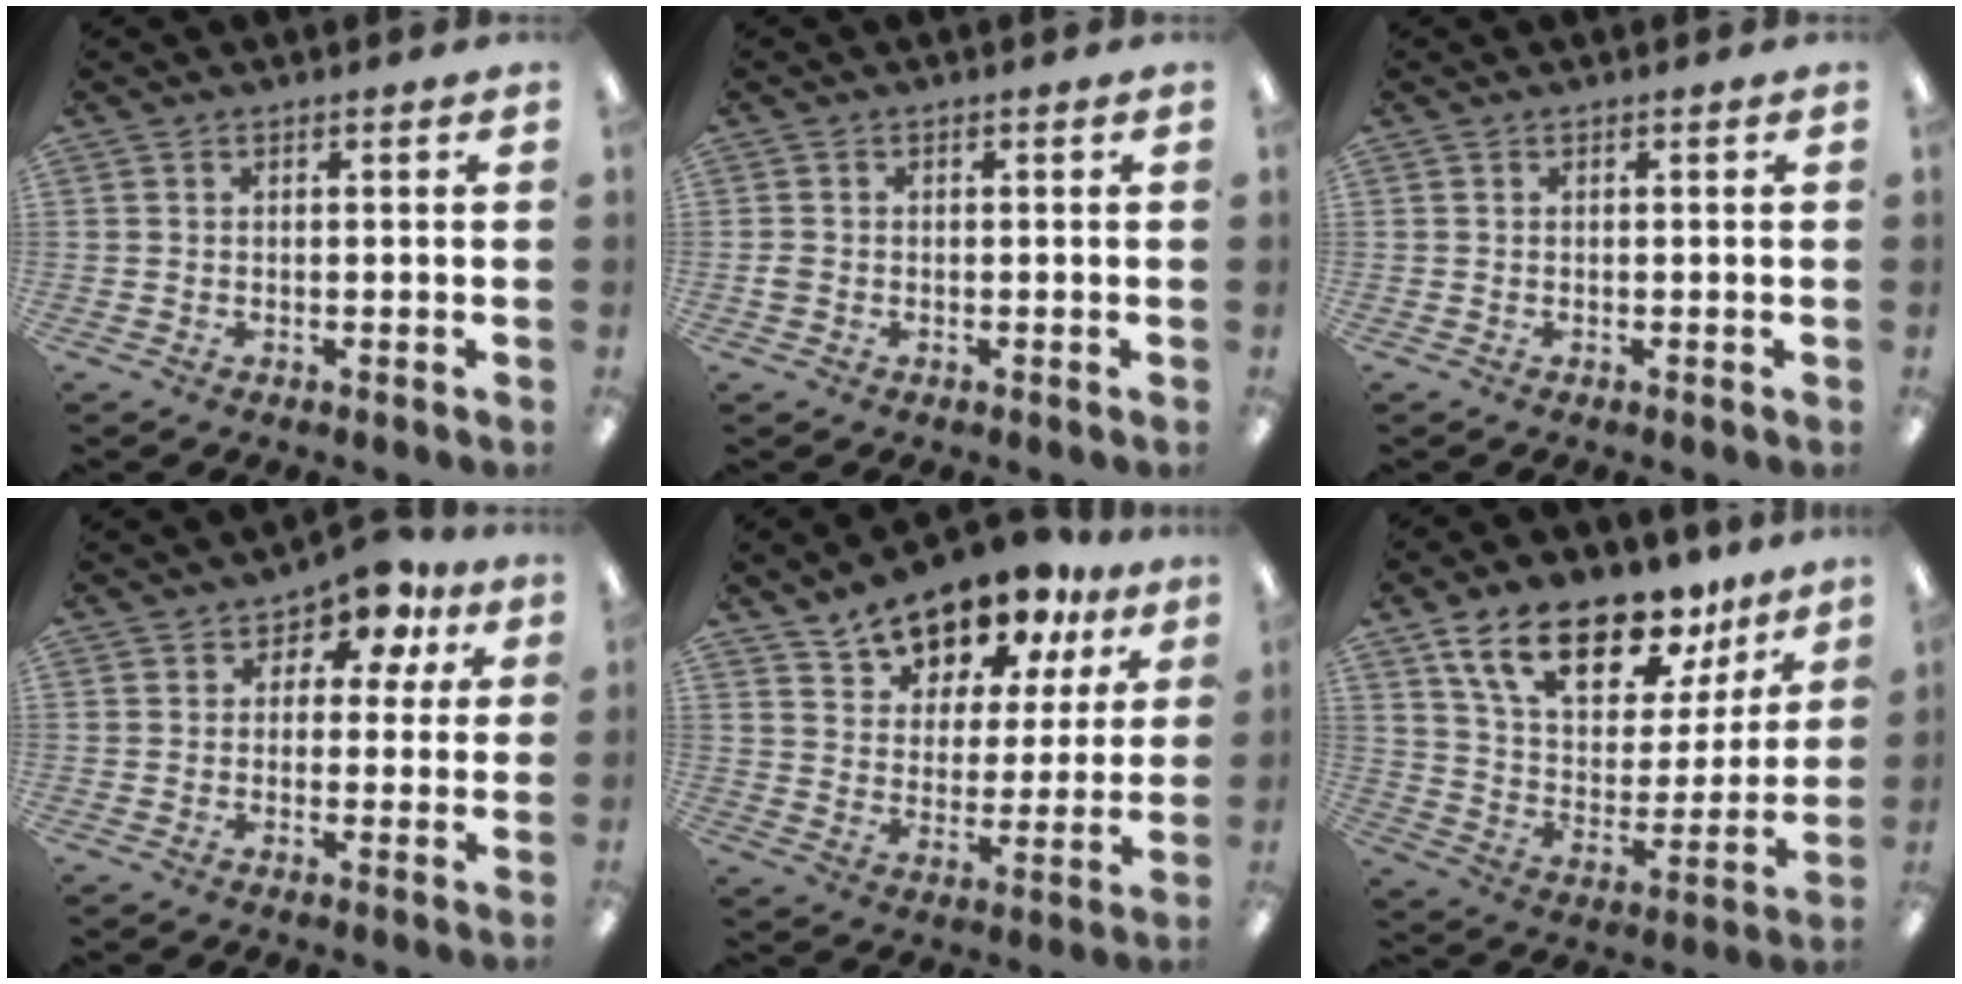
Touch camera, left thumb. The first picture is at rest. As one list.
[{"total": 1.6, "force": [-0.4, 1.3, 0.8], "torque": [-0.014, 0.004, -0.008]}, {"total": 0.0}, {"total": 7.1, "force": [4.0, 4.7, 3.5], "torque": [-0.050, -0.020, 0.068]}, {"total": 13.5, "force": [11.6, 5.9, 3.3], "torque": [-0.059, -0.088, 0.213]}, {"total": 19.7, "force": [13.6, 9.3, 10.9], "torque": [-0.190, -0.077, 0.240]}]